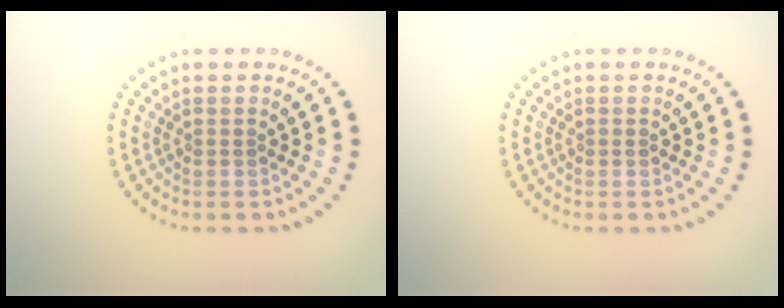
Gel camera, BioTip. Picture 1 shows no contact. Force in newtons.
{"total": 0.0}